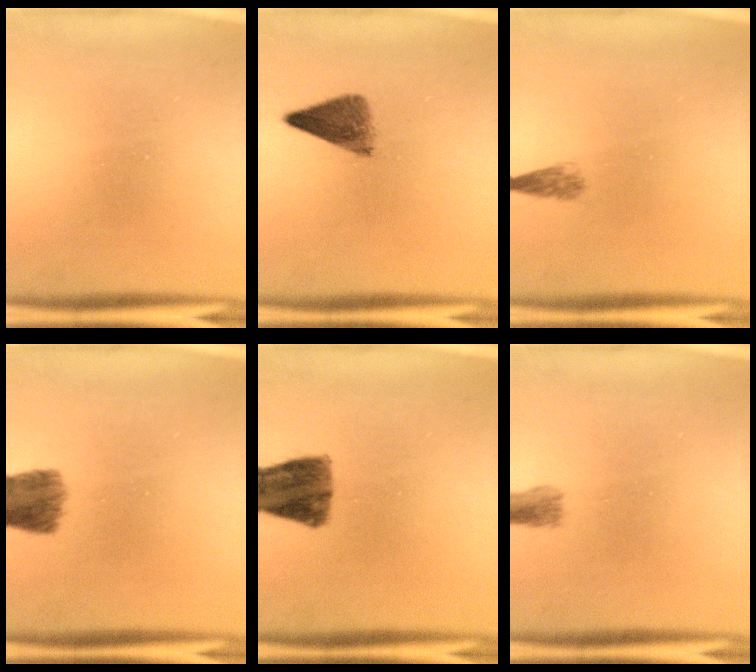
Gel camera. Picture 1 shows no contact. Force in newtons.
{"total": 4.8}
{"total": 1.8}
{"total": 6.6}
{"total": 8.4}
{"total": 1.8}